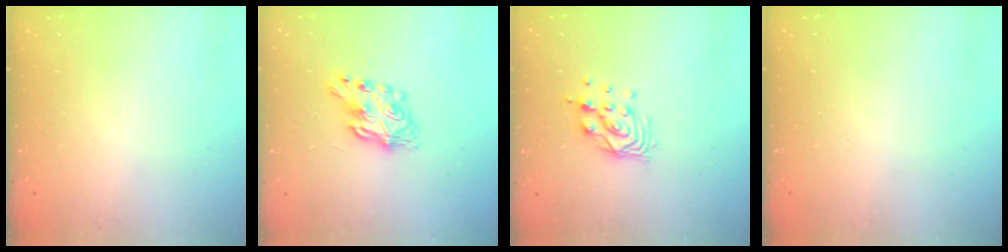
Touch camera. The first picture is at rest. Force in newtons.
{"total": 8.6, "press": 8.5, "slide": 0.8}
{"total": 9.3, "press": 9.3, "slide": 0.9}
{"total": 0.0}